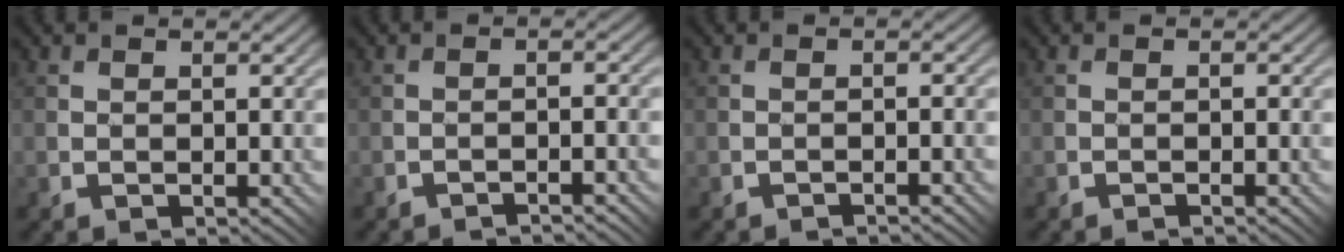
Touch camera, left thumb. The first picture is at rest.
{"total": 1.7, "force": [-1.5, -0.5, 0.7], "torque": [-0.012, 0.013, -0.030]}
{"total": 1.2, "force": [-1.0, -0.1, 0.6], "torque": [-0.008, 0.009, -0.019]}
{"total": 0.7, "force": [-0.6, 0.0, 0.3], "torque": [-0.002, 0.007, -0.010]}